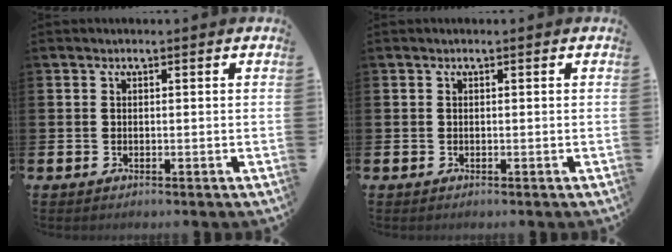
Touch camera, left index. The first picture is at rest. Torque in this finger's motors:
{"motor_torque": [-0.14, 0.04, -0.08, 0.00]}